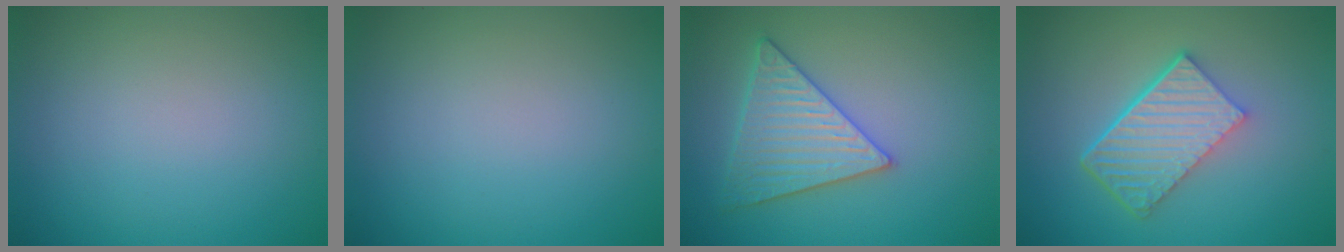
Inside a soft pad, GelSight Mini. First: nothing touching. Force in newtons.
{"total": 0.0}
{"total": 4.6, "press": 4.2, "slide": 1.9}
{"total": 6.1, "press": 4.2, "slide": 4.5}